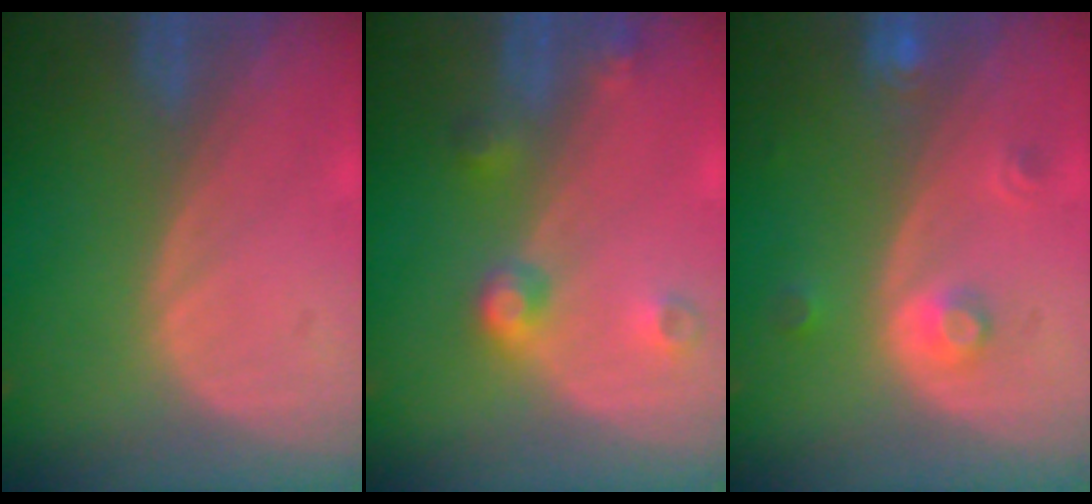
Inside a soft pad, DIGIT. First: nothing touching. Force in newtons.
{"total": 4.5, "press": 4.0, "slide": 2.0}
{"total": 3.1, "press": 2.8, "slide": 1.2}